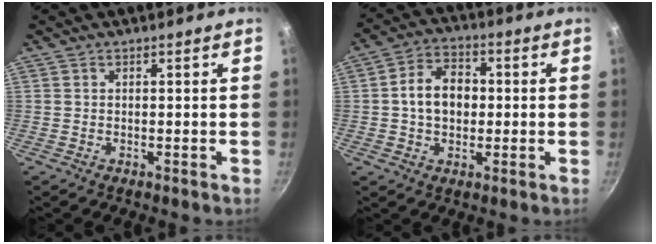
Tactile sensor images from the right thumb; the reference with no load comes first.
{"total": 9.5, "force": [0.2, 7.0, 6.5], "torque": [-0.084, 0.020, -0.006]}